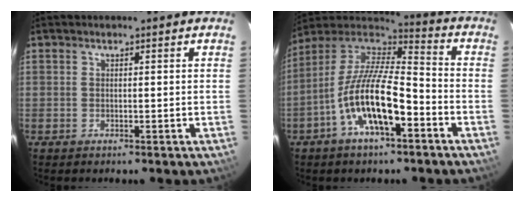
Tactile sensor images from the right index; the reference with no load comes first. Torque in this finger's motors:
{"motor_torque": [0.73, -0.36, 1.05, 0.21]}